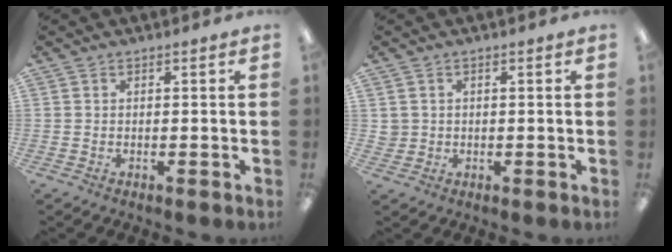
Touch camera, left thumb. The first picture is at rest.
{"total": 2.0, "force": [0.4, 2.0, 0.1], "torque": [-0.005, 0.002, 0.005]}